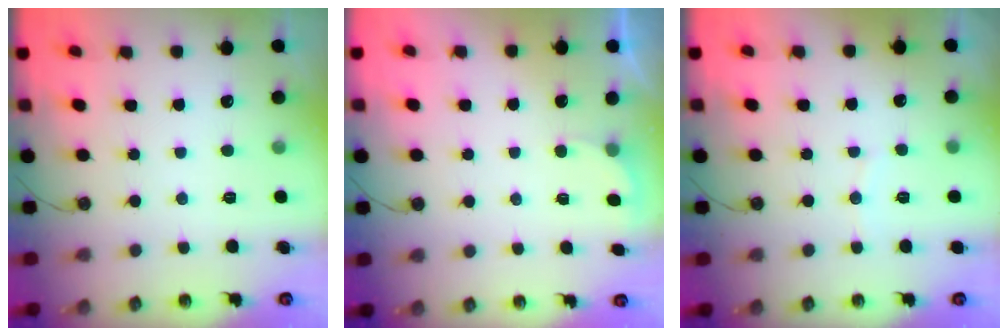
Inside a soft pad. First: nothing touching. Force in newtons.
{"total": 1.8, "press": 1.7, "slide": 0.8}
{"total": 3.7, "press": 3.7, "slide": 0.4}